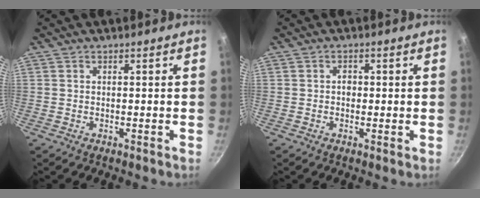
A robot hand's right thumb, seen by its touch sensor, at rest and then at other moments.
{"total": 0.6, "force": [-0.1, 0.5, 0.3], "torque": [0.001, -0.002, -0.004]}